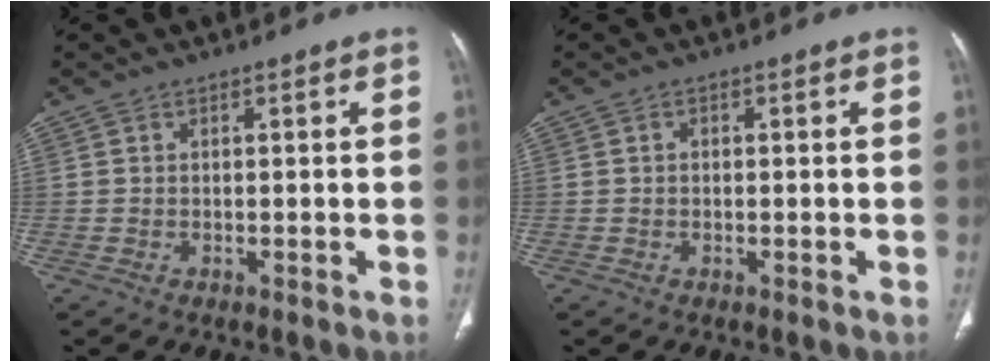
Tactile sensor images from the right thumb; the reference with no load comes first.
{"total": 0.5, "force": [0.0, 0.4, 0.2], "torque": [0.003, 0.001, -0.002]}